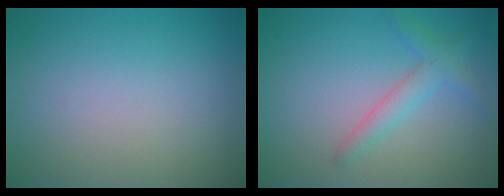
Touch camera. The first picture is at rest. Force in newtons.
{"total": 2.4, "press": 2.4, "slide": 0.1}